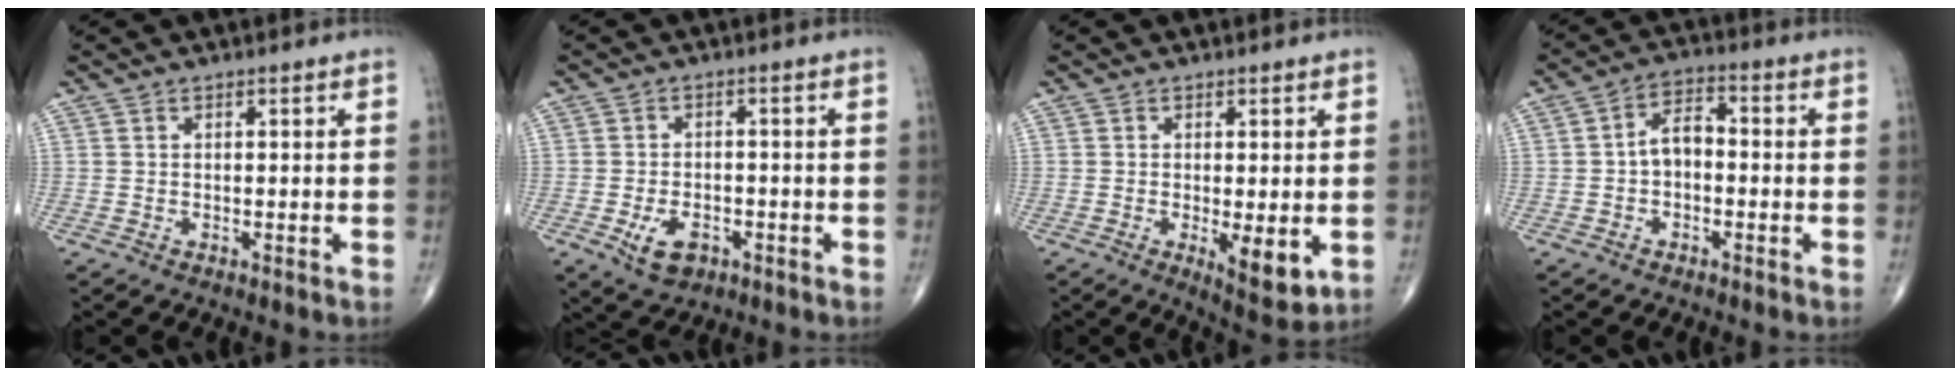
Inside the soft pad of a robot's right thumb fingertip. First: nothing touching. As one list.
[{"total": 5.8, "force": [-2.5, 3.6, 3.8], "torque": [-0.058, 0.005, -0.035]}, {"total": 6.6, "force": [-1.3, 2.2, 6.1], "torque": [-0.089, -0.020, -0.014]}, {"total": 5.5, "force": [-0.7, 3.5, 4.2], "torque": [-0.062, 0.025, -0.023]}]